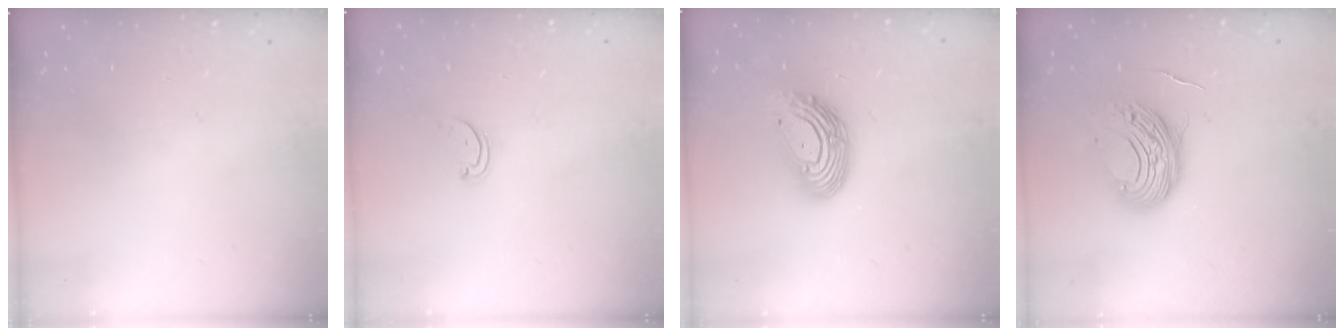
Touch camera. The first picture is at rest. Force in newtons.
{"total": 1.5, "press": 1.5, "slide": 0.3}
{"total": 13.2, "press": 13.2, "slide": 0.8}
{"total": 11.3, "press": 11.3, "slide": 0.9}